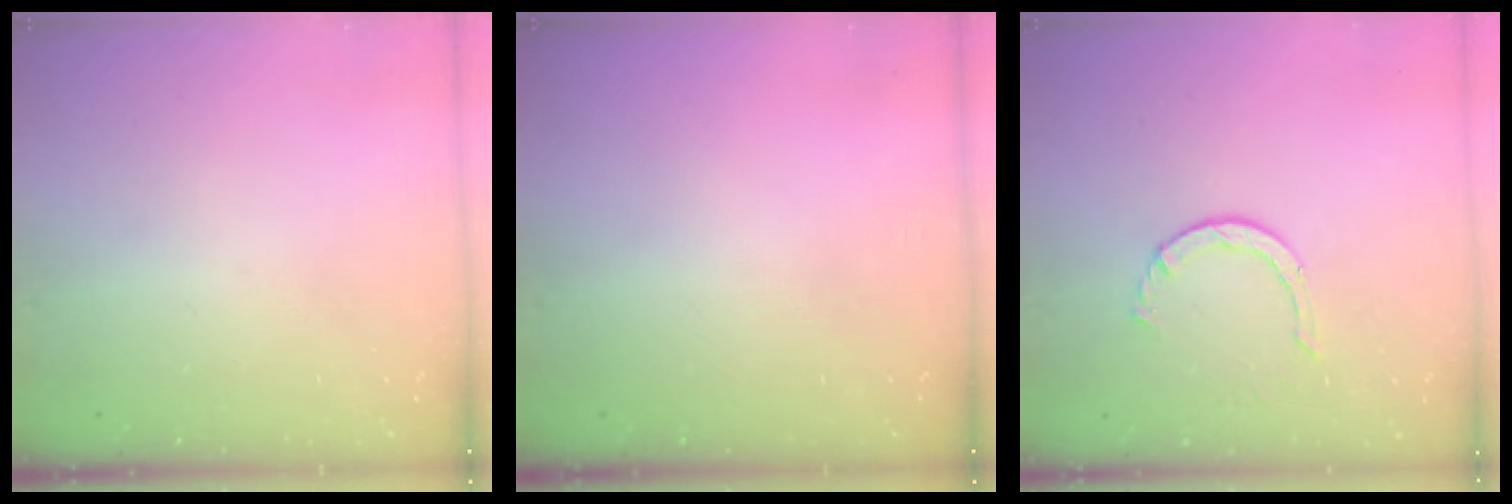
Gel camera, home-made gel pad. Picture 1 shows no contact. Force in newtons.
{"total": 0.0}
{"total": 2.9, "press": 2.9, "slide": 0.4}